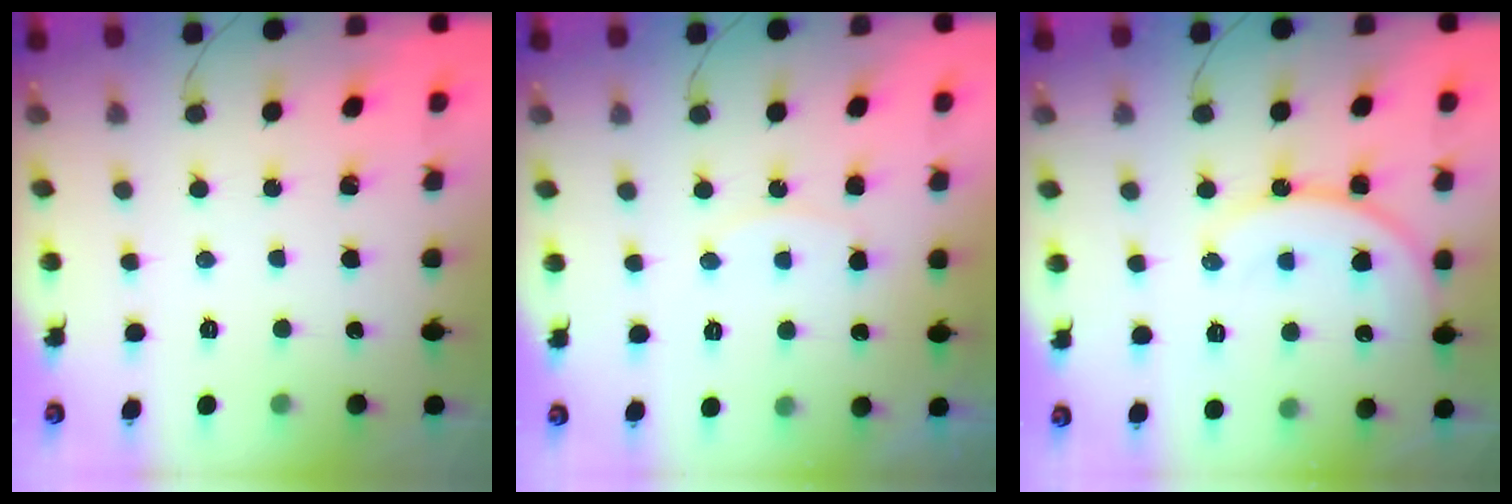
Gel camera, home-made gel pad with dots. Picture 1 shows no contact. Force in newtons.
{"total": 6.4, "press": 6.4, "slide": 0.7}
{"total": 14.5, "press": 14.4, "slide": 1.8}